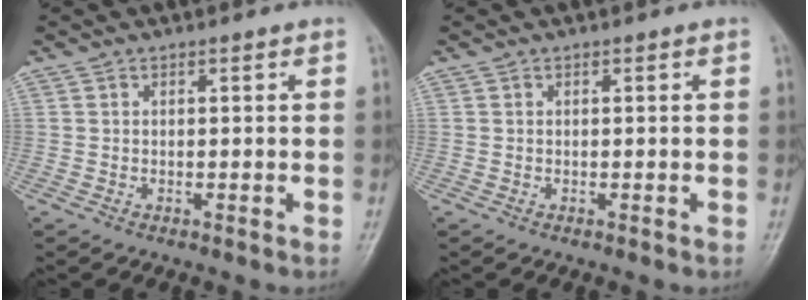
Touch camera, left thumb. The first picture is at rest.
{"total": 0.0}